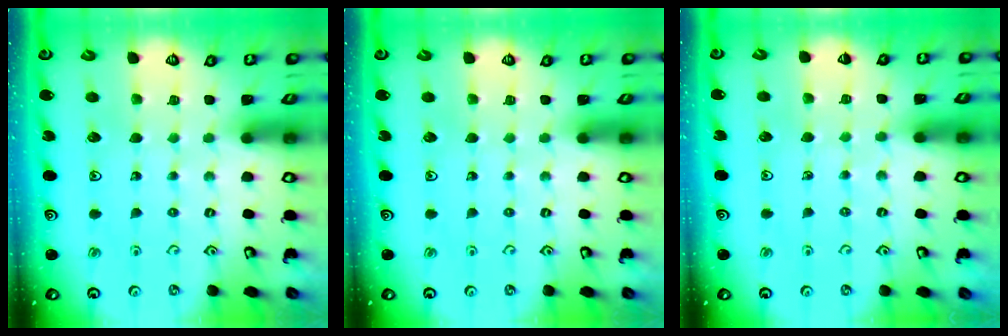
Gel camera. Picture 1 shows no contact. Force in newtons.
{"total": 0.0}
{"total": 3.5, "press": 3.5, "slide": 0.6}